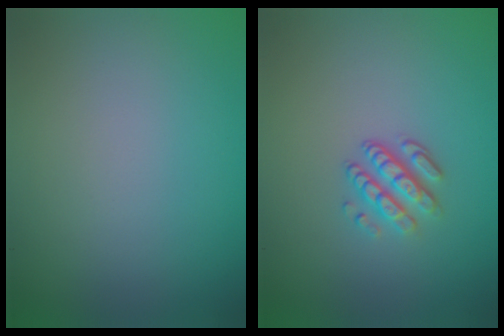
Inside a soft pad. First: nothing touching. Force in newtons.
{"total": 3.1, "press": 2.3, "slide": 2.0}